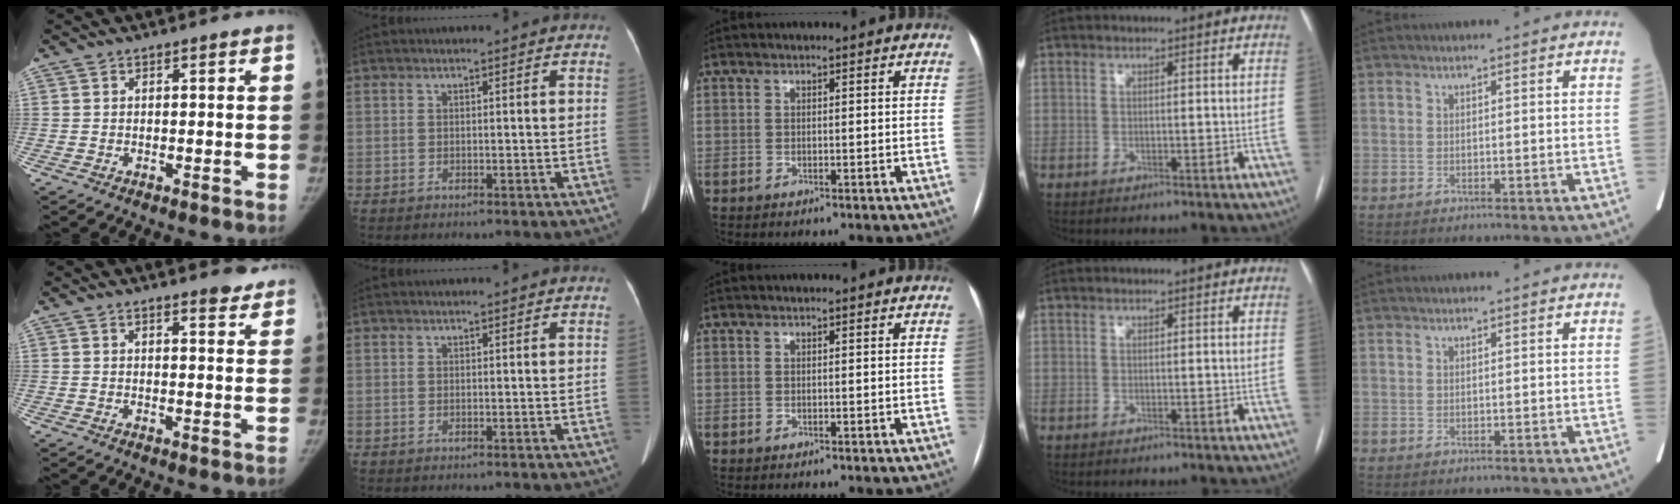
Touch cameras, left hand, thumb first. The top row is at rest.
{"thumb": {"total": 4.4, "force": [3.8, 1.1, 1.9], "torque": [-0.010, -0.023, 0.042]}}